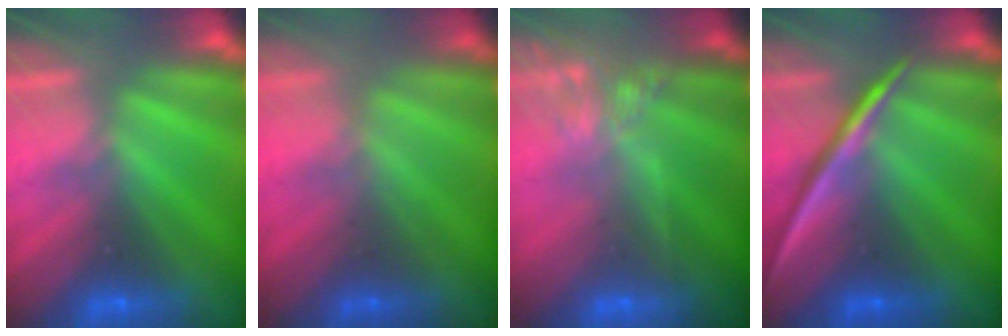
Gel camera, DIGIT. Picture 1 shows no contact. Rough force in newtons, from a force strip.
{"total": 1.5}
{"total": 9.3}
{"total": 2.2}